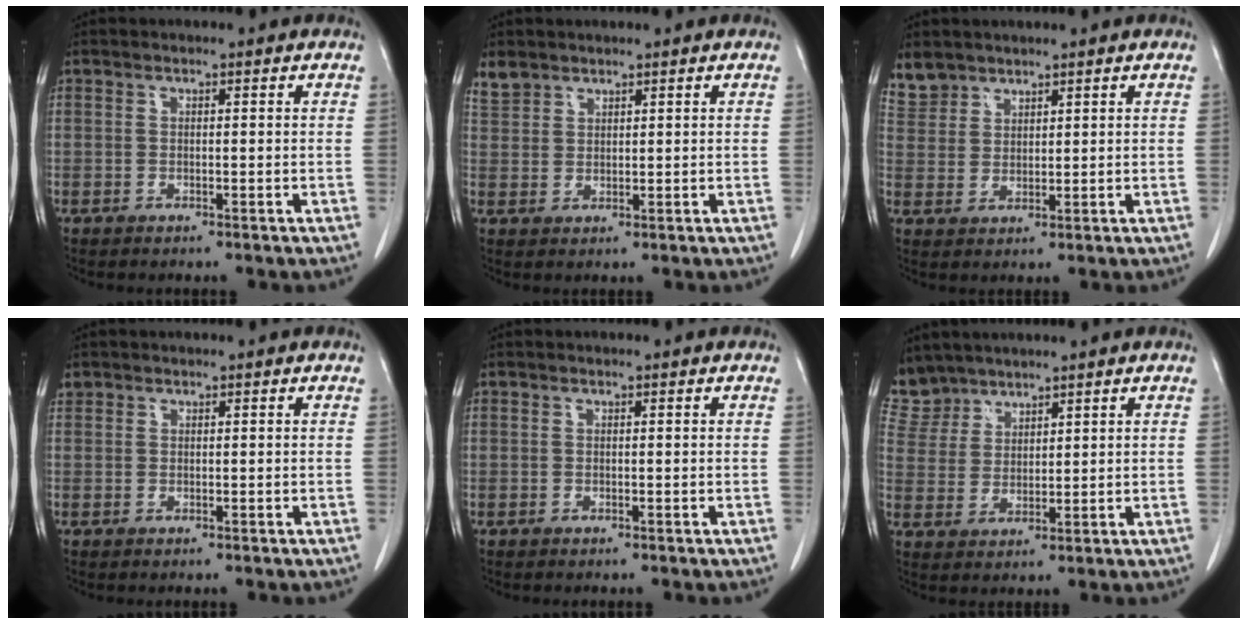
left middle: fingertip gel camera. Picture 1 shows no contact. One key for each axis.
{"total": 2.8, "fx": 2.5, "fy": 1.4, "fz": 0.2, "tx": -0.006, "ty": 0.009, "tz": 0.051}
{"total": 4.1, "fx": 3.7, "fy": 2.0, "fz": 0.0, "tx": 0.002, "ty": 0.007, "tz": 0.077}
{"total": 0.9, "fx": 0.7, "fy": 0.6, "fz": 0.0, "tx": 0.002, "ty": 0.013, "tz": 0.012}
{"total": 0.0}
{"total": 6.1, "fx": 5.7, "fy": 2.4, "fz": -0.3, "tx": 0.003, "ty": 0.004, "tz": 0.125}